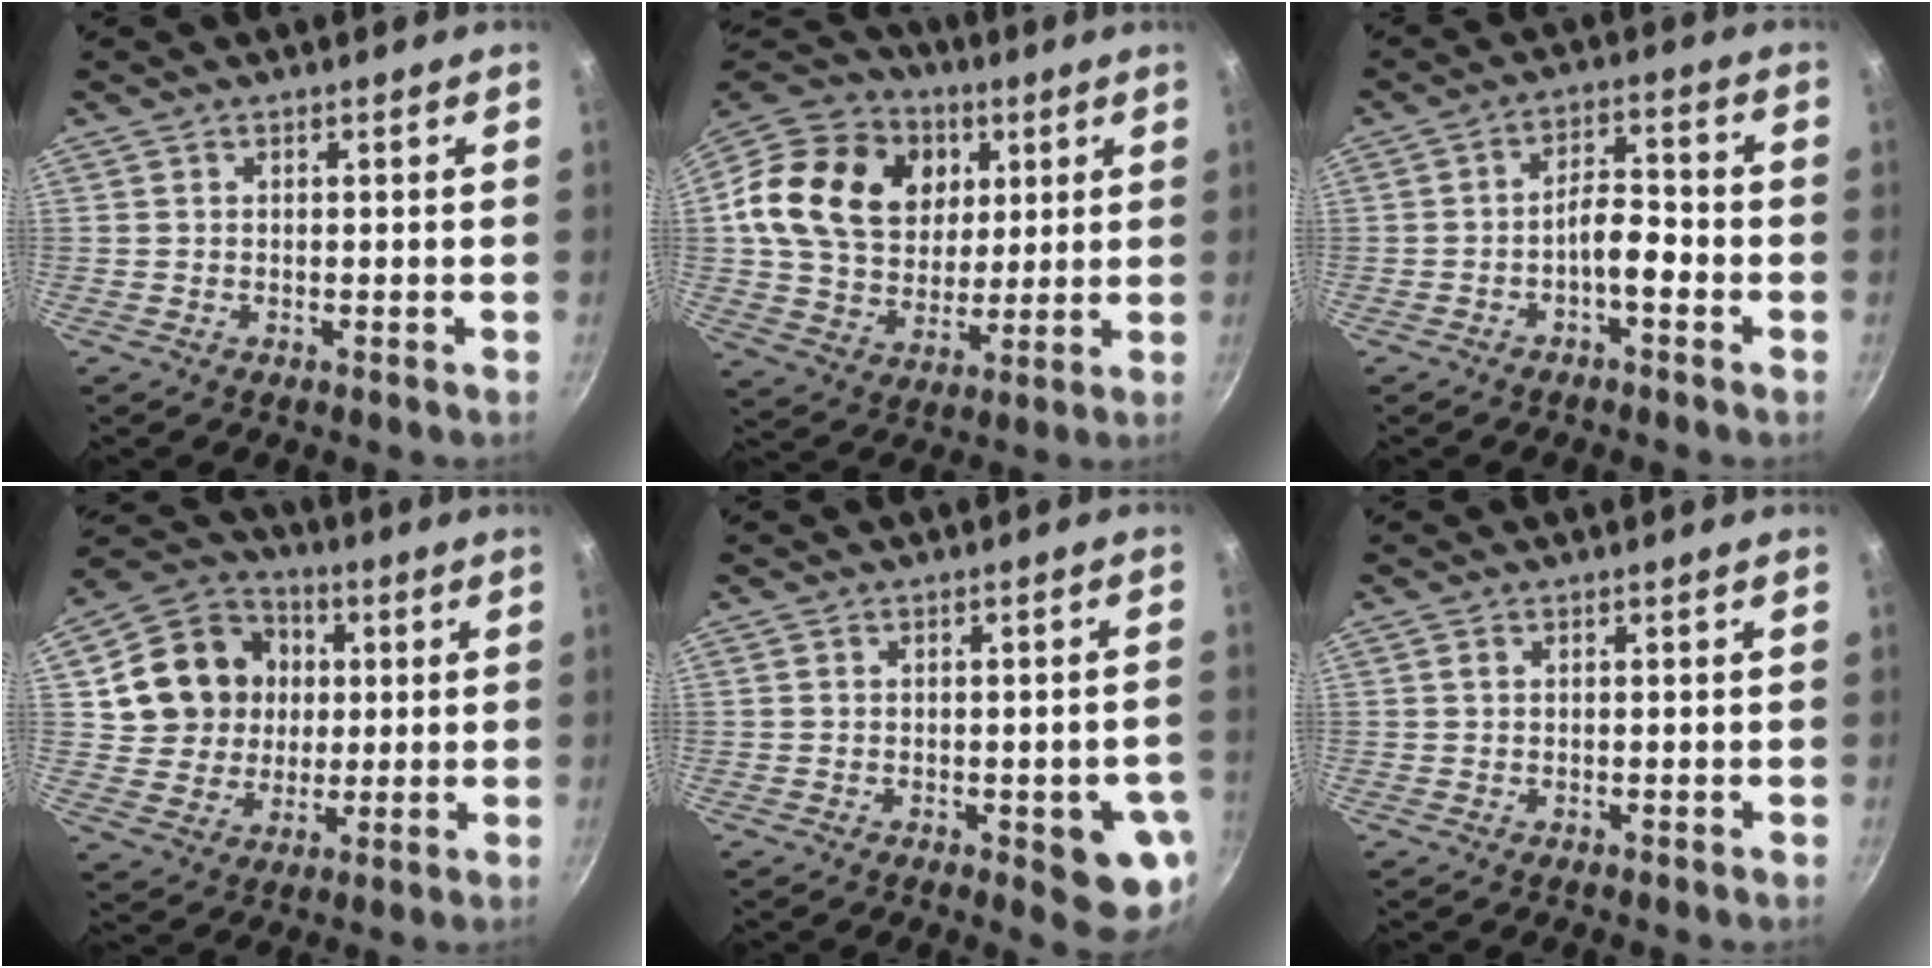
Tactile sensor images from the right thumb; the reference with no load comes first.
{"total": 22.9, "force": [6.1, 17.6, 13.3], "torque": [-0.220, 0.003, 0.106]}
{"total": 5.3, "force": [-2.5, 1.9, 4.2], "torque": [-0.062, 0.033, -0.043]}
{"total": 15.4, "force": [3.0, 13.8, 6.3], "torque": [-0.092, 0.015, 0.051]}
{"total": 8.9, "force": [-2.5, 3.2, 7.9], "torque": [-0.067, 0.003, -0.028]}
{"total": 0.5, "force": [0.2, 0.3, 0.3], "torque": [-0.007, 0.002, 0.004]}